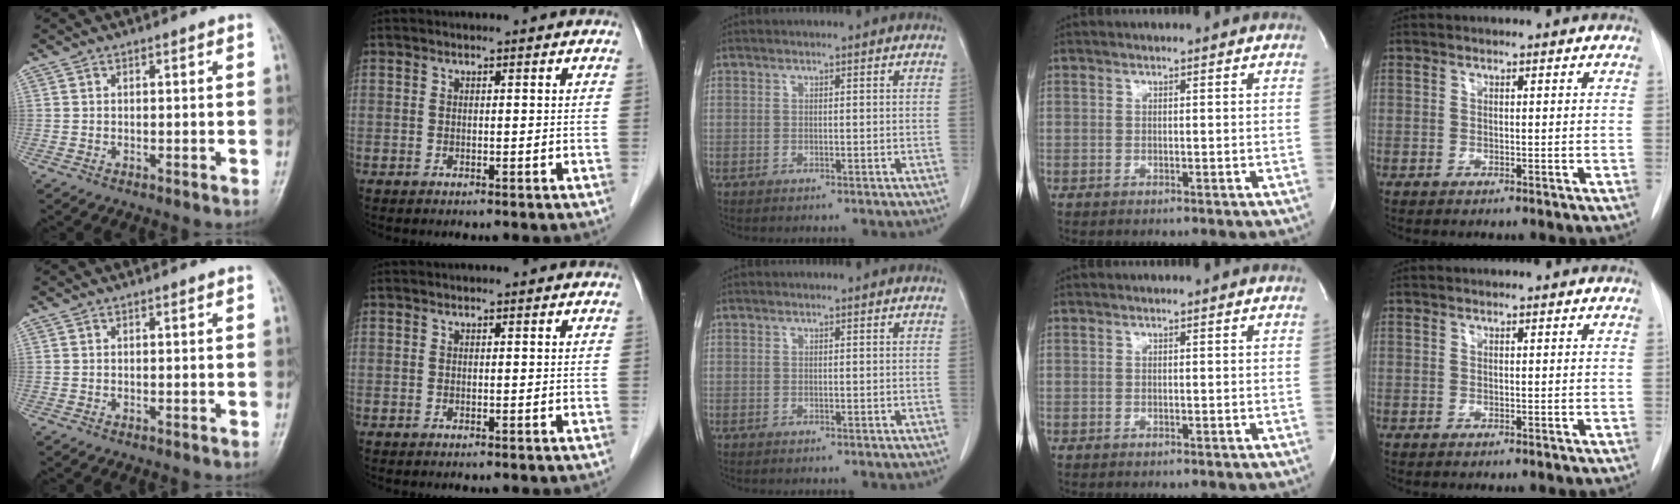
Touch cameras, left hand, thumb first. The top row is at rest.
{}